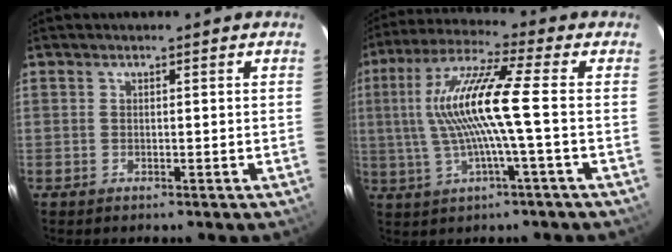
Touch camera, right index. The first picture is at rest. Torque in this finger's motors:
{"motor_torque": [1.63, -0.16, 1.05, 0.21]}